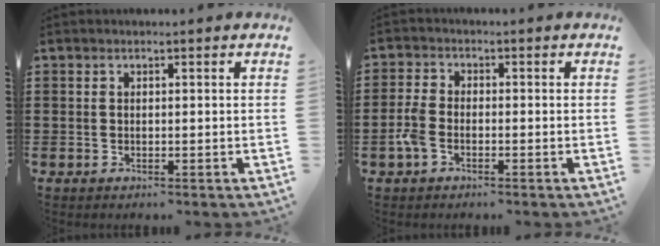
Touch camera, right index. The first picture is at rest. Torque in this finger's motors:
{"motor_torque": [0.79, -0.68, 0.38, 0.12]}